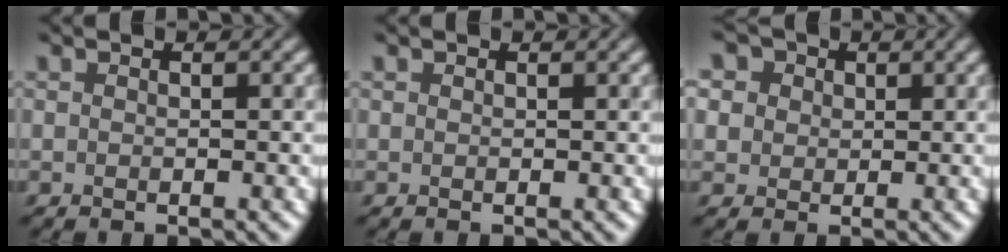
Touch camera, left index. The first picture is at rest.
{"total": 0.0}
{"total": 7.8, "force": [3.7, 6.0, 3.3], "torque": [-0.056, 0.031, 0.034]}